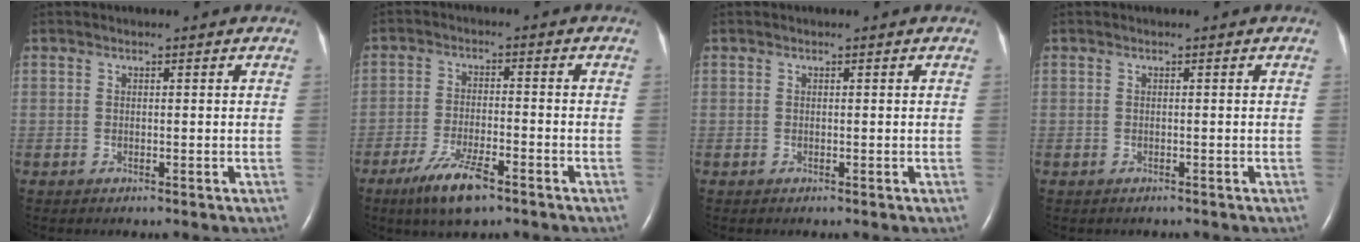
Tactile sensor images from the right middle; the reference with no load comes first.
{"total": 7.7, "force": [-5.0, 1.5, 5.6], "torque": [-0.116, -0.013, -0.088]}
{"total": 0.0}
{"total": 1.0, "force": [-0.8, 0.5, 0.2], "torque": [-0.012, 0.000, -0.009]}